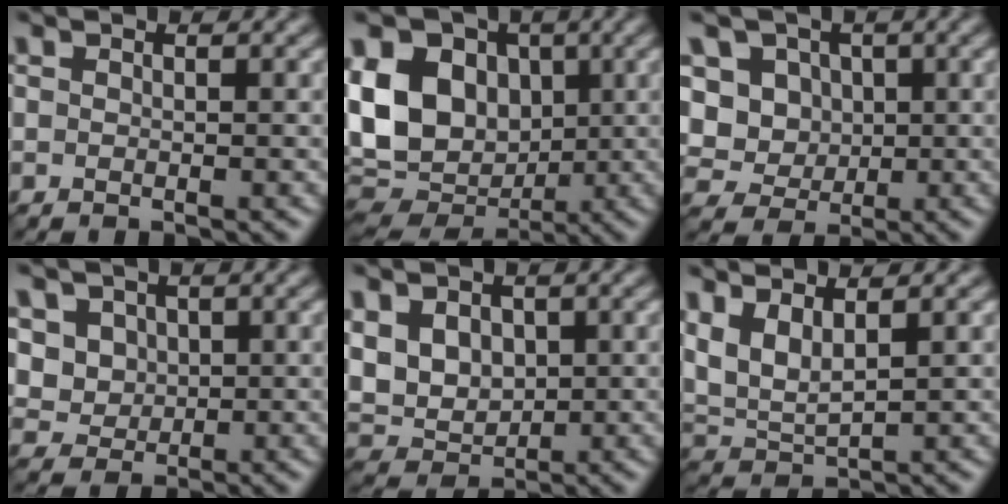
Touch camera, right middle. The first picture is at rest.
{"total": 15.0, "force": [2.3, 11.8, 8.9], "torque": [-0.177, 0.017, 0.029]}
{"total": 7.2, "force": [2.2, 6.2, 2.9], "torque": [-0.053, 0.013, 0.022]}
{"total": 3.9, "force": [1.5, 3.3, 1.5], "torque": [-0.041, 0.001, 0.038]}
{"total": 6.8, "force": [1.7, 5.3, 4.0], "torque": [-0.091, 0.019, 0.030]}
{"total": 4.2, "force": [2.1, 1.7, 3.2], "torque": [-0.080, 0.000, 0.048]}